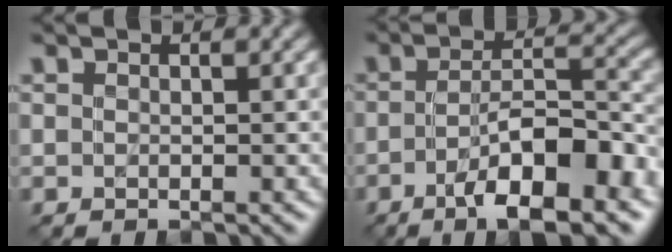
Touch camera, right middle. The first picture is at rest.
{"total": 8.9, "force": [-4.1, 2.5, 7.5], "torque": [-0.117, 0.012, -0.067]}